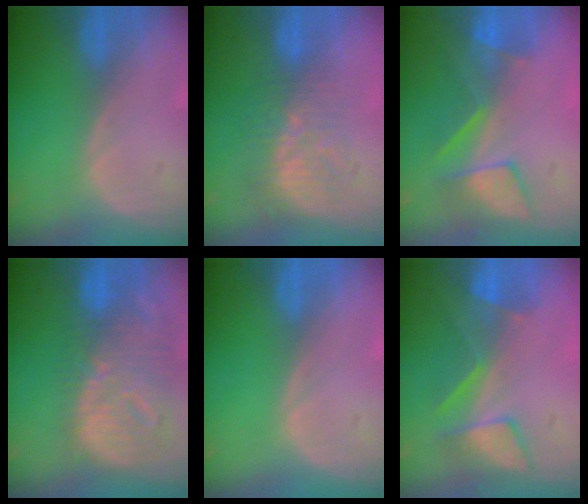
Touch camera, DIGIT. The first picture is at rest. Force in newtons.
{"total": 8.9, "press": 7.5, "slide": 4.9}
{"total": 8.1, "press": 7.2, "slide": 3.9}
{"total": 12.7, "press": 10.9, "slide": 6.4}
{"total": 0.0}
{"total": 7.7, "press": 6.8, "slide": 3.6}